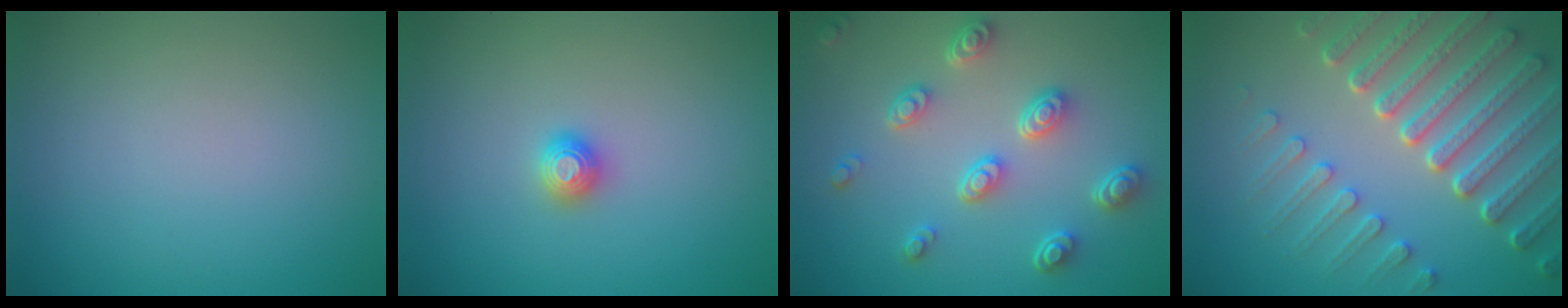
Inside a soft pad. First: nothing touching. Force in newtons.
{"total": 1.2, "press": 1.2, "slide": 0.1}
{"total": 4.8, "press": 3.8, "slide": 2.9}
{"total": 7.8, "press": 5.9, "slide": 5.1}